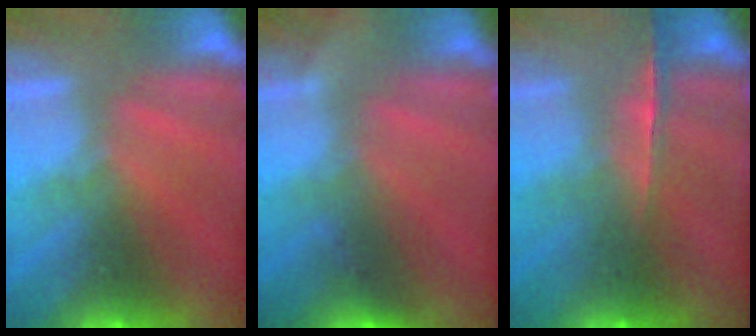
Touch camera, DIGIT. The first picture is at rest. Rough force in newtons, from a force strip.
{"total": 2.9}
{"total": 1.8}